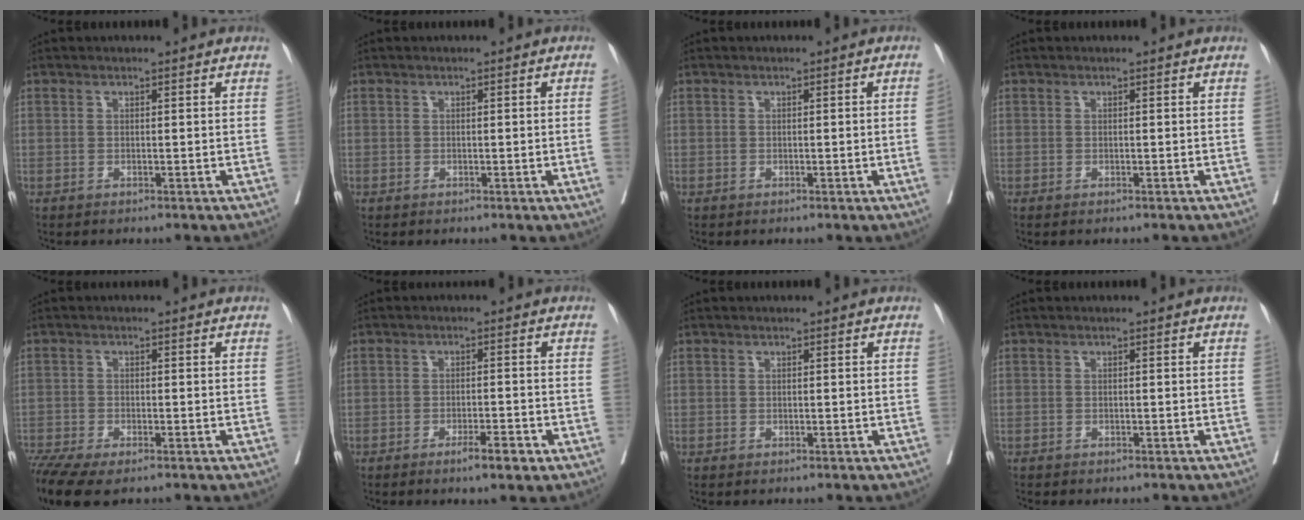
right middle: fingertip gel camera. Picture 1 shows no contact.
{"total": 0.9, "force": [-0.1, -0.1, 0.9], "torque": [-0.018, 0.003, 0.003]}
{"total": 1.3, "force": [-0.2, -0.1, 1.2], "torque": [-0.022, 0.004, 0.002]}
{"total": 0.7, "force": [-0.6, 0.0, 0.3], "torque": [-0.008, -0.005, -0.008]}
{"total": 7.9, "force": [-5.9, 2.1, 4.8], "torque": [-0.092, -0.016, -0.101]}
{"total": 3.6, "force": [-2.2, 0.2, 2.8], "torque": [-0.046, -0.005, -0.032]}
{"total": 0.6, "force": [-0.6, 0.0, 0.3], "torque": [-0.008, -0.004, -0.008]}
{"total": 2.0, "force": [-1.8, 0.4, 0.8], "torque": [-0.018, -0.005, -0.022]}